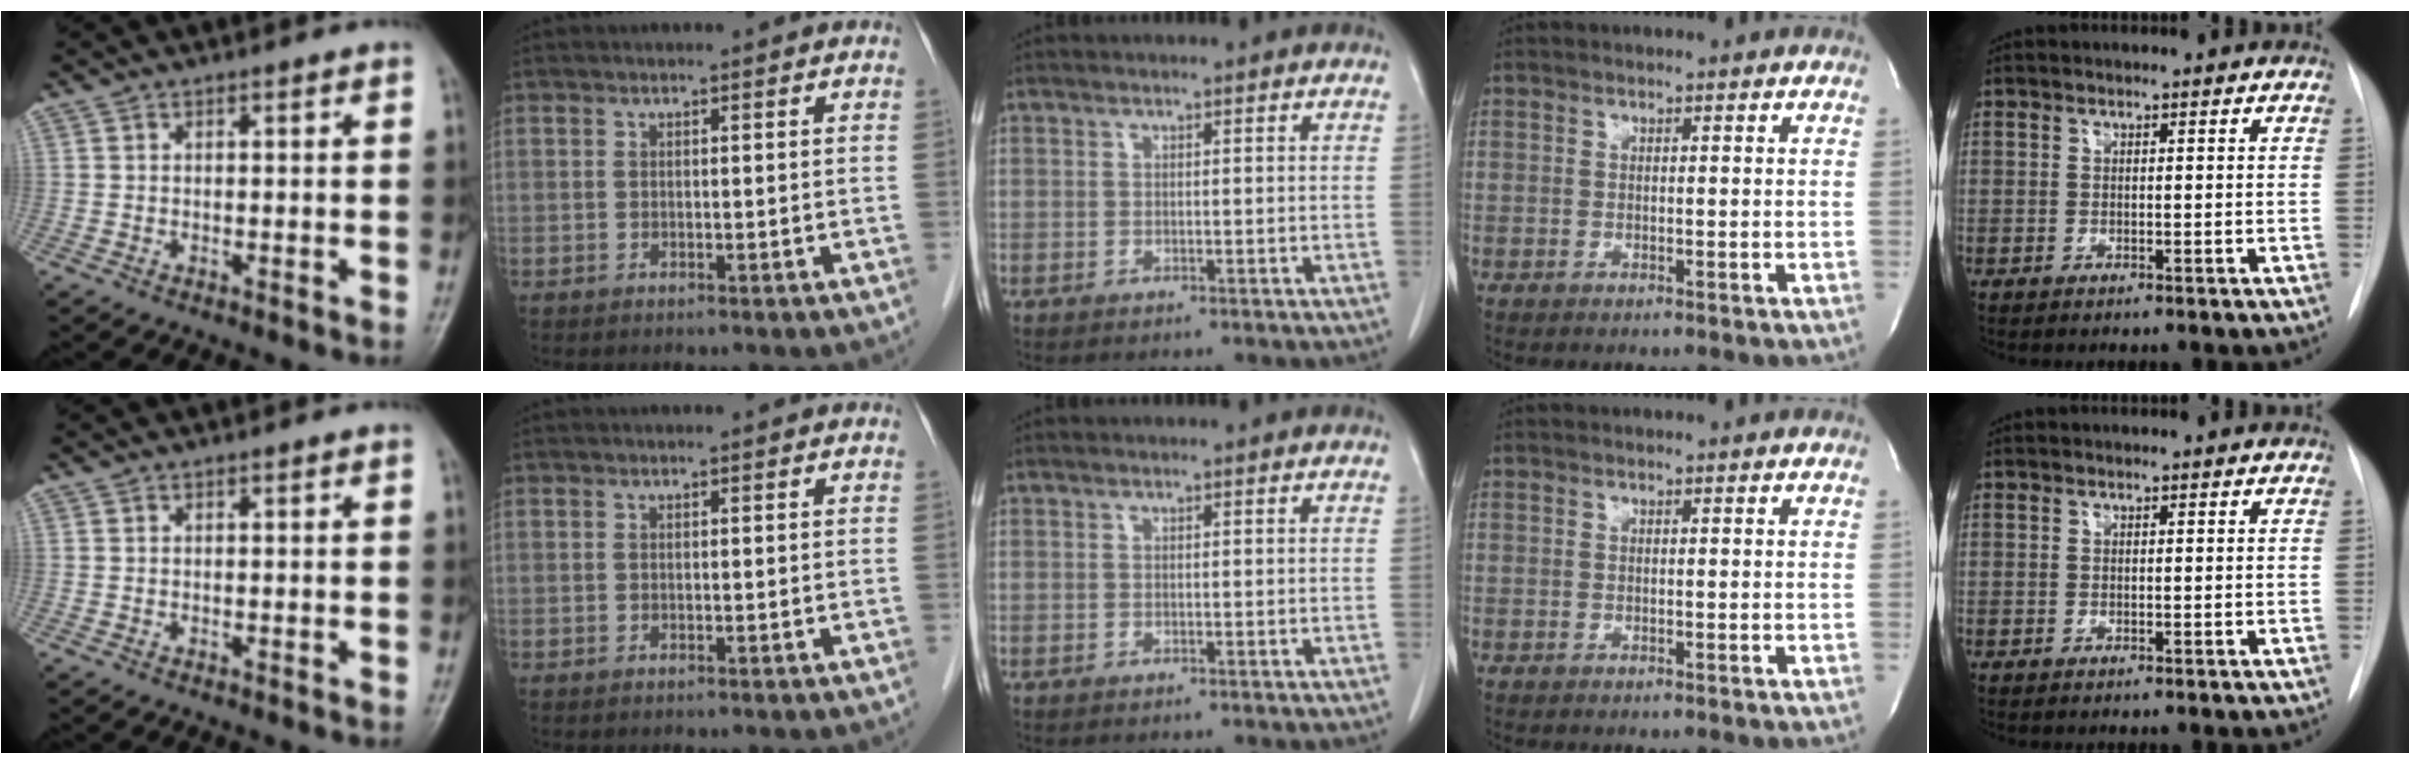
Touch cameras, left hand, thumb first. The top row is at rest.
{}